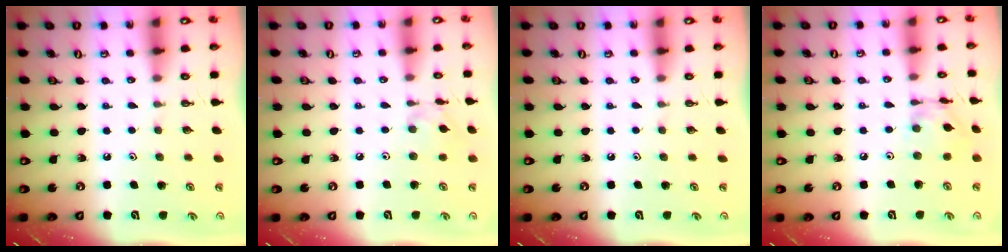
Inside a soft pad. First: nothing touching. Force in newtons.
{"total": 4.6, "press": 4.5, "slide": 0.4}
{"total": 0.0}
{"total": 7.7, "press": 7.6, "slide": 0.4}